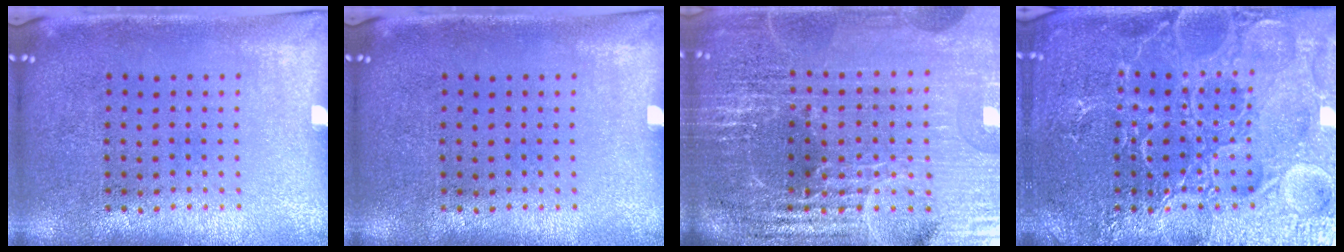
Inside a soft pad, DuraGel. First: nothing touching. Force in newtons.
{"total": 0.0}
{"total": 6.7, "press": 5.8, "slide": 3.3}
{"total": 7.4, "press": 7.3, "slide": 0.9}